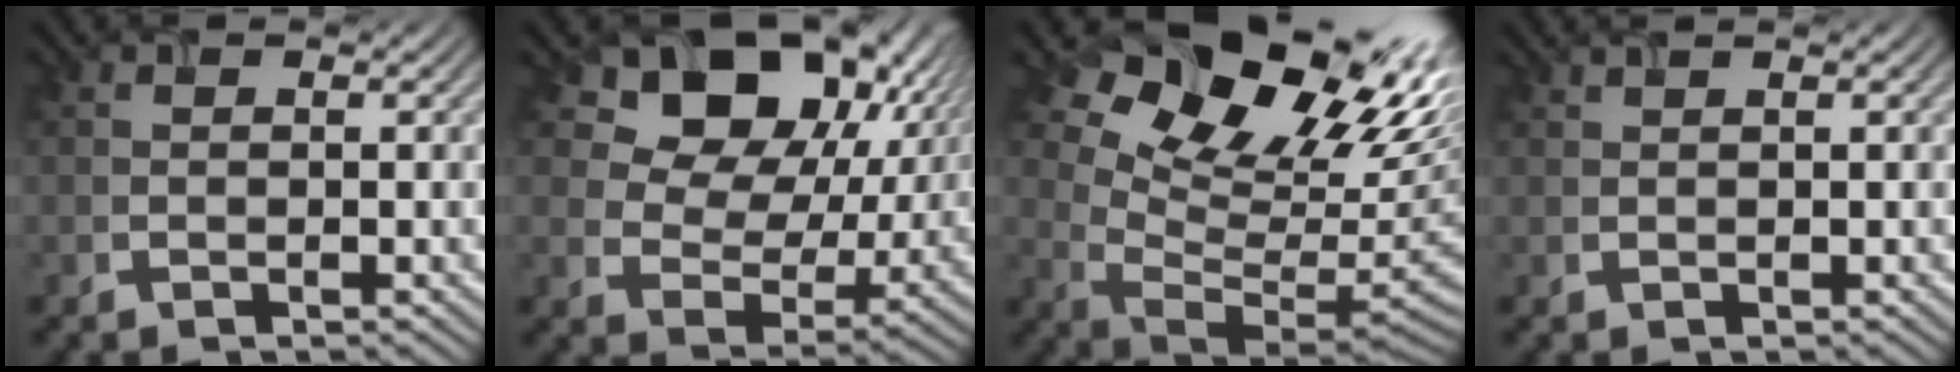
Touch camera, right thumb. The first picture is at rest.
{"total": 16.0, "force": [7.5, 10.5, 9.5], "torque": [-0.170, 0.016, 0.123]}
{"total": 17.0, "force": [7.9, 9.8, 11.3], "torque": [-0.190, 0.011, 0.145]}
{"total": 1.2, "force": [1.0, 0.1, 0.7], "torque": [-0.017, 0.001, 0.013]}